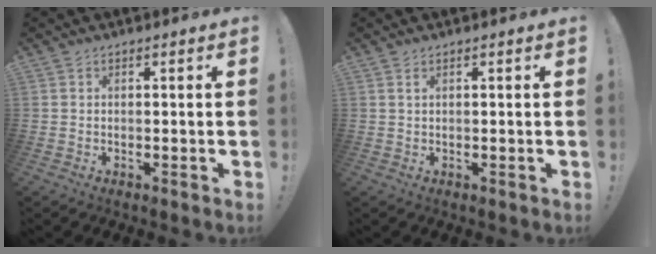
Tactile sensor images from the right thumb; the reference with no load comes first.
{"total": 1.2, "force": [0.7, 0.4, 0.9], "torque": [-0.024, 0.004, 0.014]}